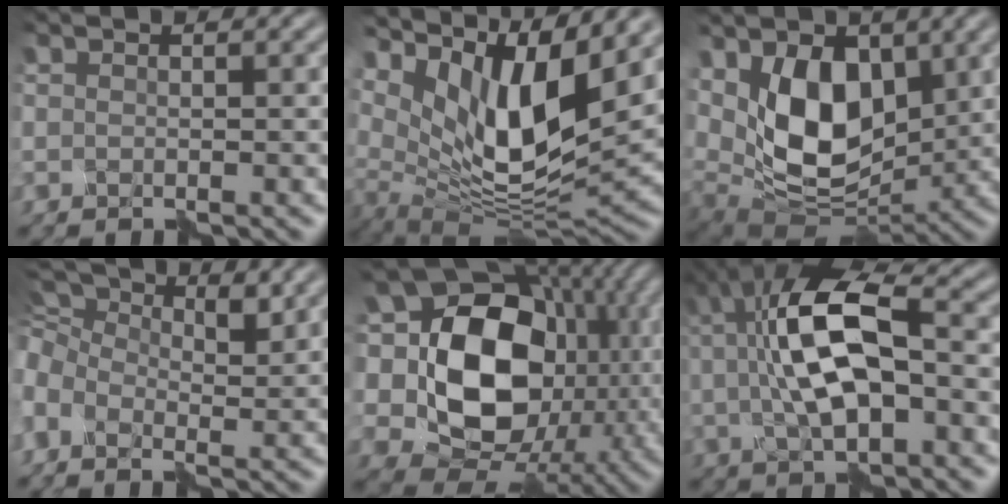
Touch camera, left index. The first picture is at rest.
{"total": 11.1, "force": [5.1, 4.7, 8.7], "torque": [-0.159, -0.010, 0.113]}
{"total": 8.2, "force": [2.1, 5.2, 6.0], "torque": [-0.107, -0.014, 0.043]}
{"total": 7.0, "force": [0.6, 4.9, 4.9], "torque": [-0.128, 0.025, 0.012]}
{"total": 15.8, "force": [0.9, 12.4, 9.8], "torque": [-0.166, 0.009, 0.014]}
{"total": 8.7, "force": [1.1, 3.5, 7.8], "torque": [-0.141, 0.023, 0.017]}